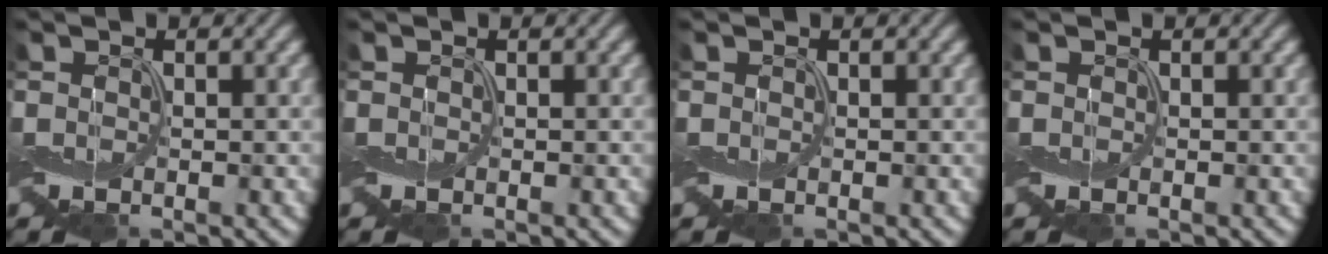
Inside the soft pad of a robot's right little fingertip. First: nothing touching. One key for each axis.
{"total": 0.0}
{"total": 0.0}
{"total": 0.0}